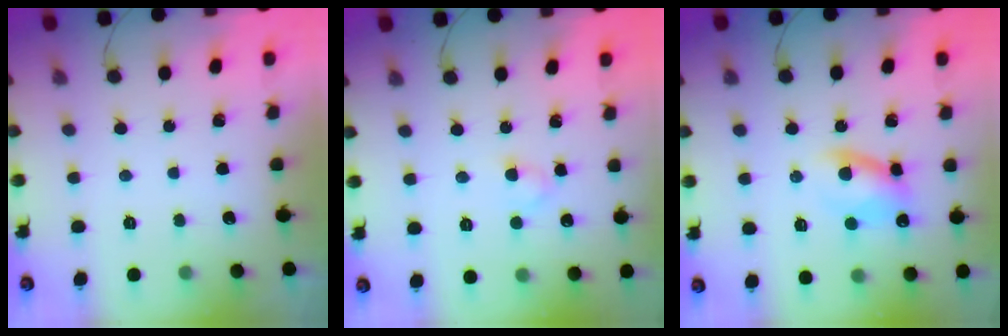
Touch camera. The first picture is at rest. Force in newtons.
{"total": 2.0, "press": 1.7, "slide": 0.9}
{"total": 9.5, "press": 9.4, "slide": 1.8}